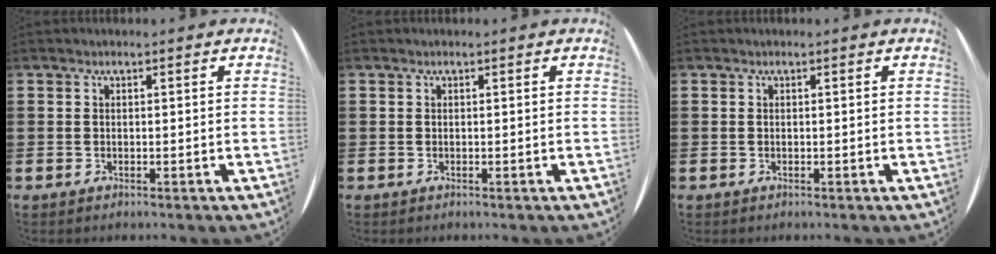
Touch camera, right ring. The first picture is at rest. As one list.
[{"total": 0.0}, {"total": 0.0}]